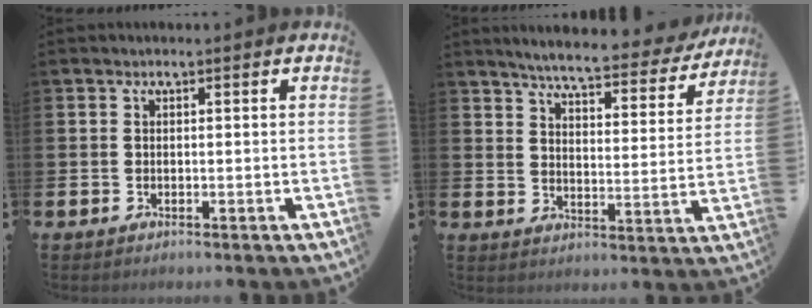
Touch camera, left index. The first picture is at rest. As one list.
[{"total": 5.8, "force": [5.4, 0.5, 2.0], "torque": [-0.050, -0.041, 0.085]}]